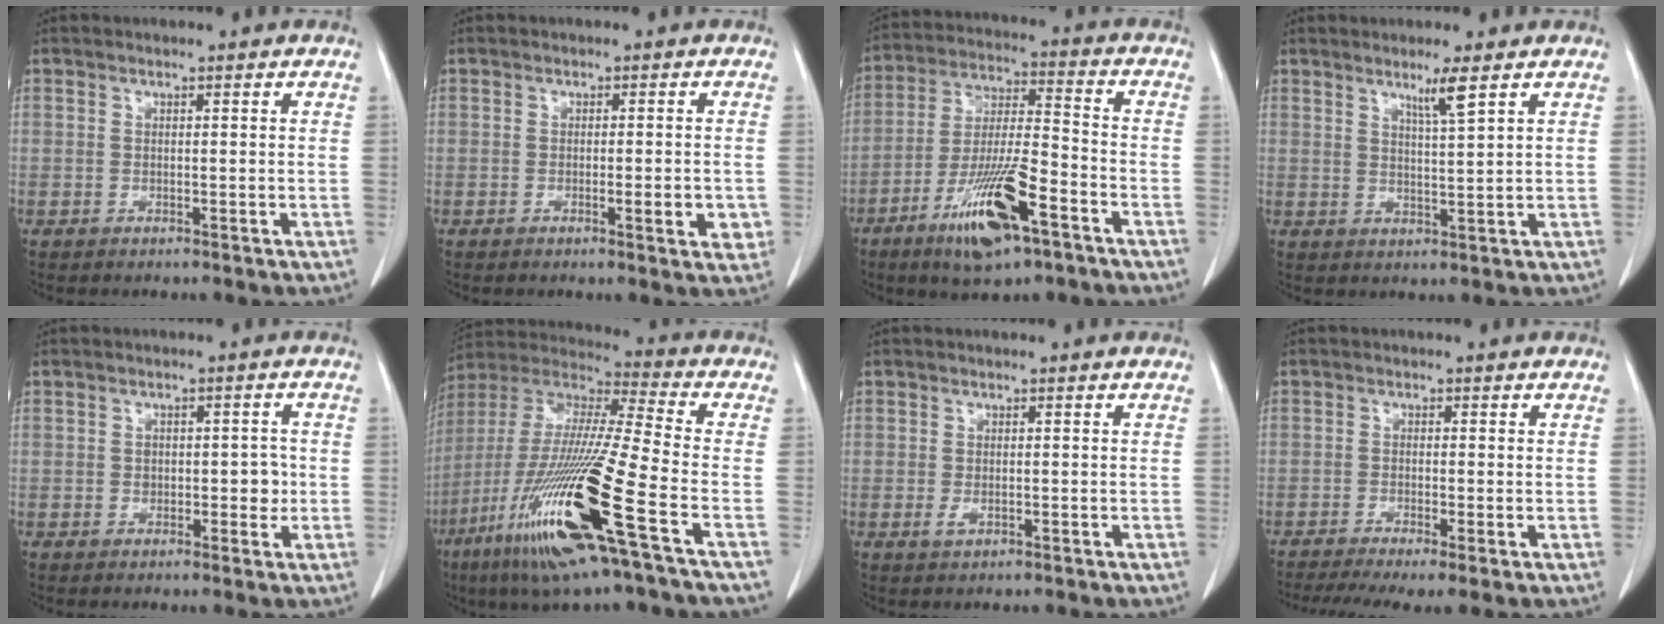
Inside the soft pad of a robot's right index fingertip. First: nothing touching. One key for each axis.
{"total": 4.0, "fx": -1.0, "fy": 0.9, "fz": 3.8, "tx": -0.046, "ty": -0.004, "tz": -0.012}
{"total": 14.2, "fx": -7.7, "fy": 2.7, "fz": 11.7, "tx": -0.225, "ty": -0.014, "tz": -0.133}
{"total": 3.6, "fx": 2.3, "fy": -0.8, "fz": 2.7, "tx": -0.050, "ty": -0.009, "tz": 0.045}
{"total": 3.4, "fx": -0.3, "fy": 2.1, "fz": 2.7, "tx": -0.033, "ty": 0.009, "tz": 0.001}
{"total": 23.2, "fx": -9.7, "fy": 0.3, "fz": 21.1, "tx": -0.440, "ty": -0.053, "tz": -0.191}
{"total": 1.0, "fx": -0.2, "fy": 0.5, "fz": 0.8, "tx": -0.017, "ty": -0.004, "tz": -0.002}
{"total": 7.6, "fx": -5.3, "fy": 1.1, "fz": 5.4, "tx": -0.087, "ty": -0.011, "tz": -0.089}